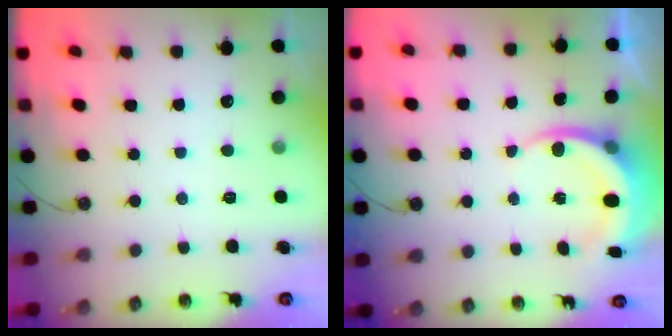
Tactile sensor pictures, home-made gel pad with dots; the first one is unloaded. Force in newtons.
{"total": 6.8, "press": 6.7, "slide": 1.3}